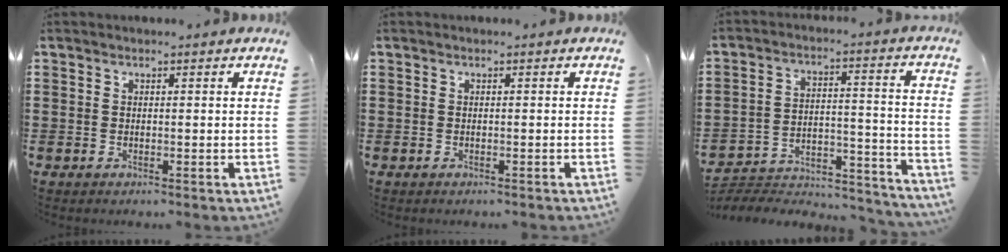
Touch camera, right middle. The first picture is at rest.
{"total": 0.0}
{"total": 4.7, "force": [-4.4, 1.0, 1.0], "torque": [-0.017, 0.001, -0.093]}